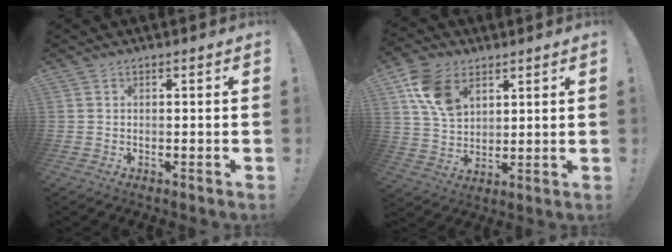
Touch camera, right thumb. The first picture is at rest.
{"total": 13.1, "force": [6.4, 8.8, 7.3], "torque": [-0.124, -0.020, 0.125]}